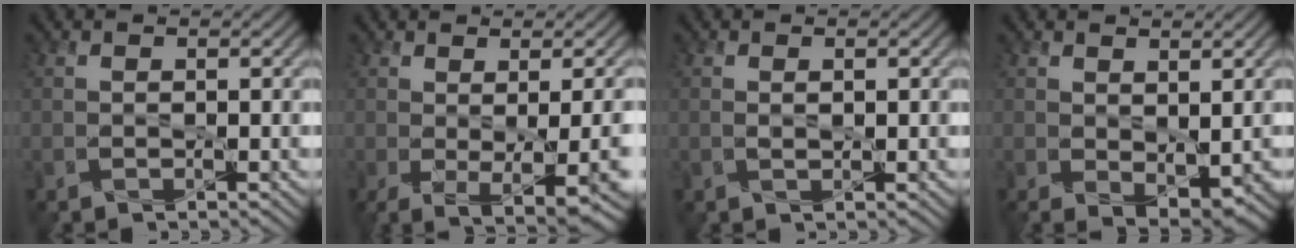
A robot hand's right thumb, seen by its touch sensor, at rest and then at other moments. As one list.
[{"total": 8.2, "force": [-1.9, 2.9, 7.4], "torque": [-0.117, -0.024, -0.003]}, {"total": 0.8, "force": [0.2, 0.4, 0.7], "torque": [-0.014, -0.001, 0.004]}, {"total": 3.4, "force": [0.2, 1.9, 2.9], "torque": [-0.058, -0.018, 0.015]}]